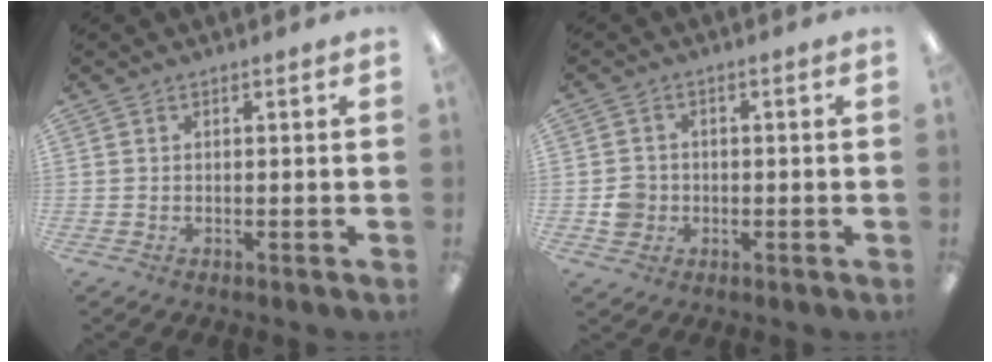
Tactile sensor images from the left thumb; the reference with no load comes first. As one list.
[{"total": 4.6, "force": [-0.9, 4.3, 1.4], "torque": [-0.017, 0.007, -0.015]}]